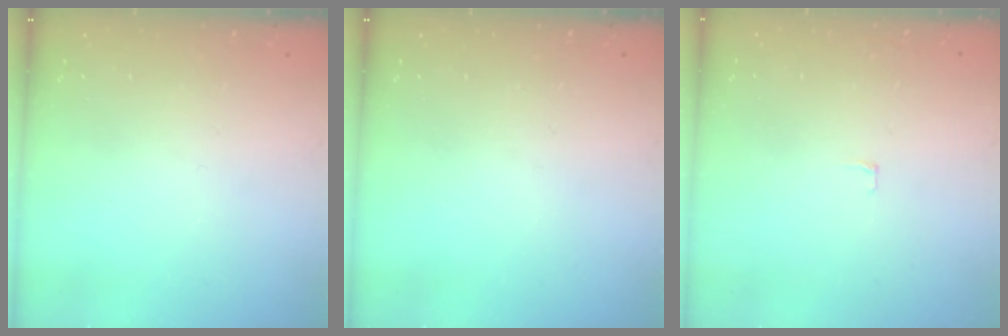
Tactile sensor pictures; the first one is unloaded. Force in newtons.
{"total": 0.0}
{"total": 2.4, "press": 2.4, "slide": 0.2}